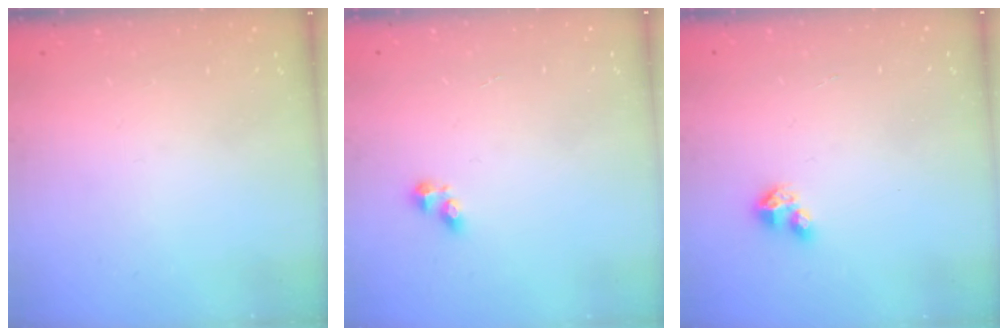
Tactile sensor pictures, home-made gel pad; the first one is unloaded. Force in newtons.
{"total": 3.3, "press": 3.3, "slide": 0.4}
{"total": 4.6, "press": 4.6, "slide": 0.5}